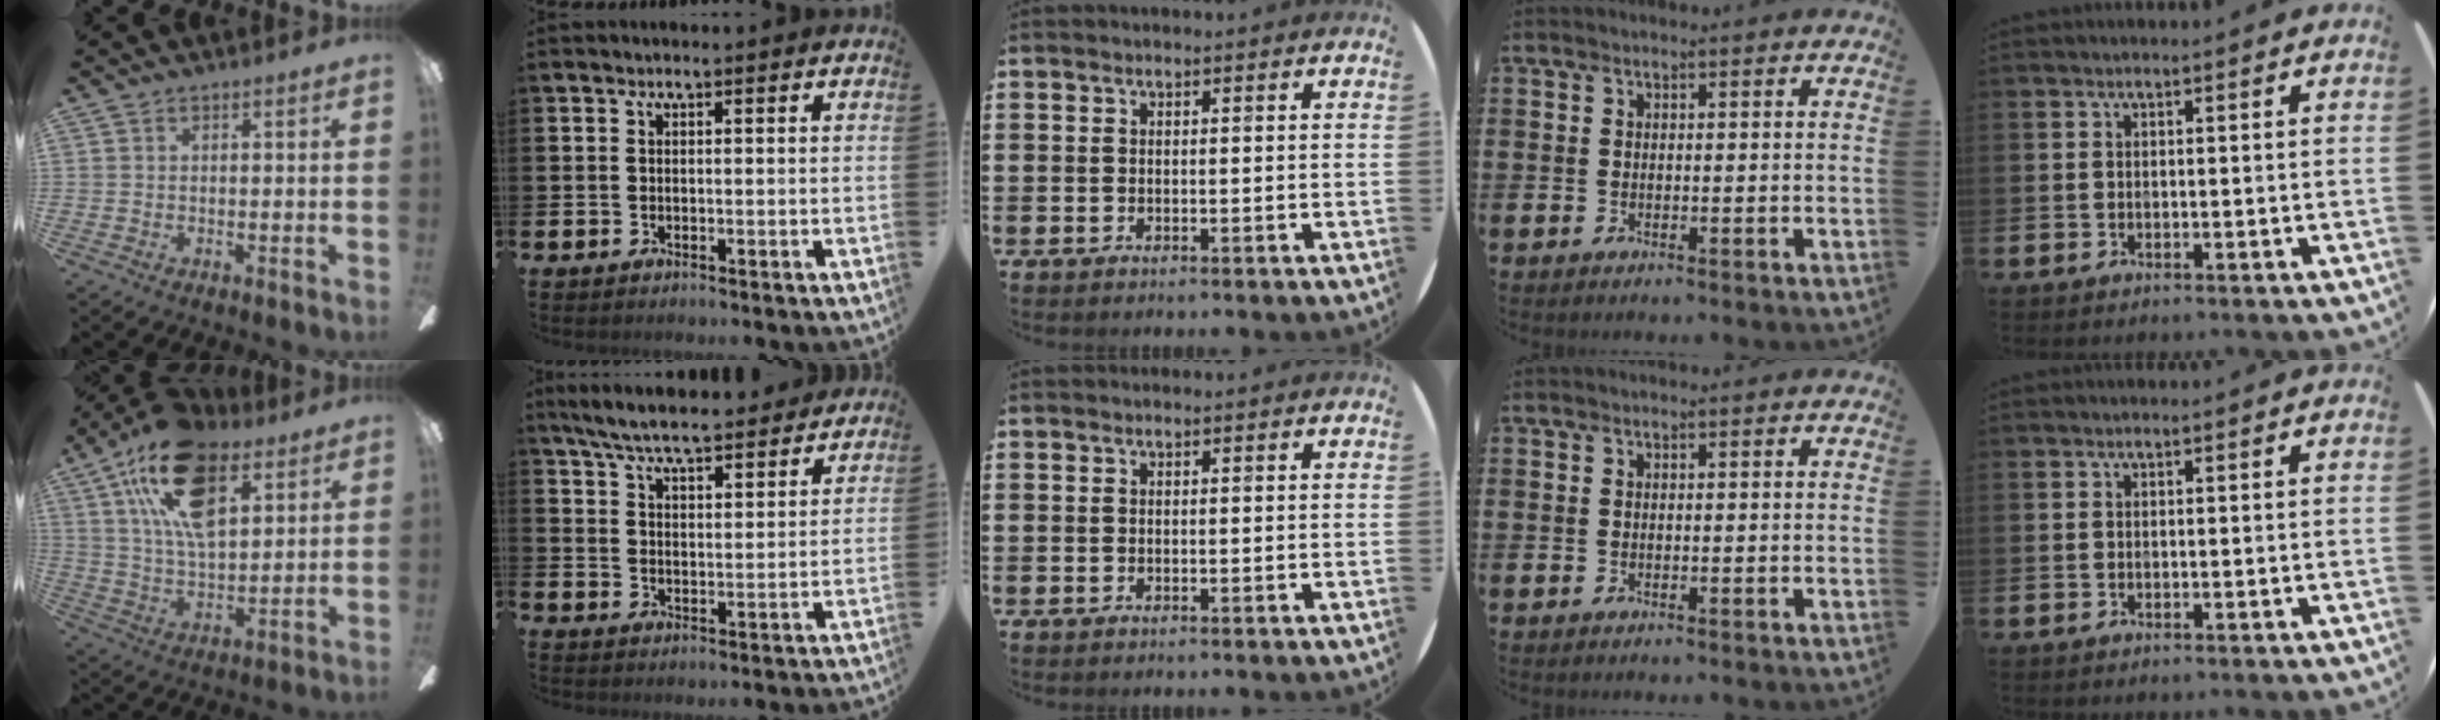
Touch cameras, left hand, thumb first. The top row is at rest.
{"thumb": {"total": 20.6, "force": [10.4, 10.4, 14.3], "torque": [-0.260, -0.019, 0.184]}, "index": {"total": 6.9, "force": [6.6, 0.8, 1.9], "torque": [-0.068, -0.036, 0.118]}}